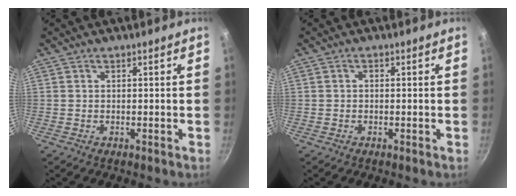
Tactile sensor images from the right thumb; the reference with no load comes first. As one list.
[{"total": 0.6, "force": [-0.1, 0.4, 0.3], "torque": [-0.006, 0.005, -0.001]}]